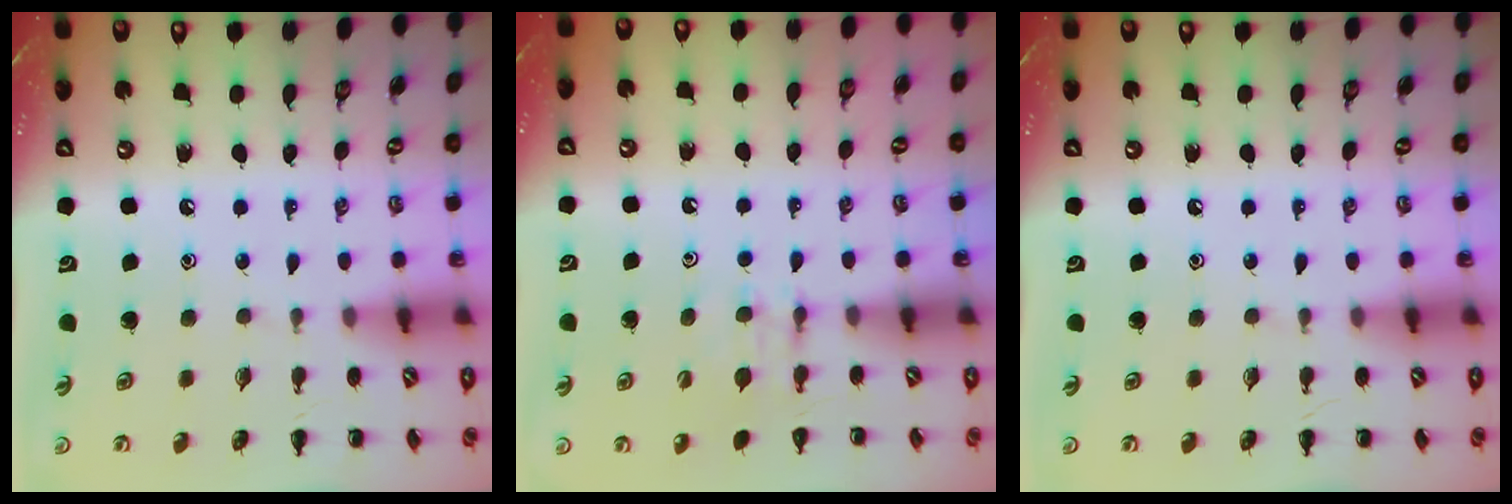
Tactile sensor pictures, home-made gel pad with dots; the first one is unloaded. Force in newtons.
{"total": 4.8, "press": 4.5, "slide": 1.5}
{"total": 0.0}